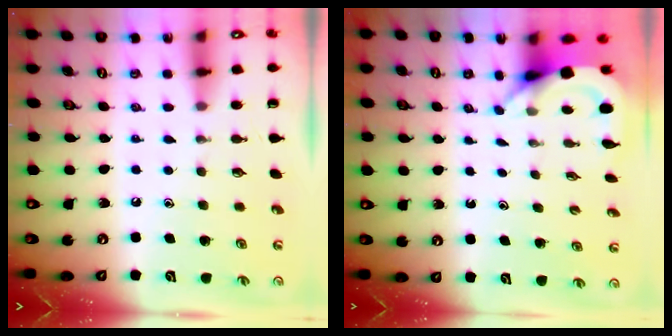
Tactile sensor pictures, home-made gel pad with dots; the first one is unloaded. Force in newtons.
{"total": 3.8, "press": 3.8, "slide": 0.2}